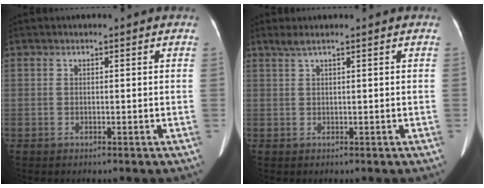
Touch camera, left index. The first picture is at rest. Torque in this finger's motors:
{"motor_torque": [-0.13, -0.02, -0.18, -0.06]}